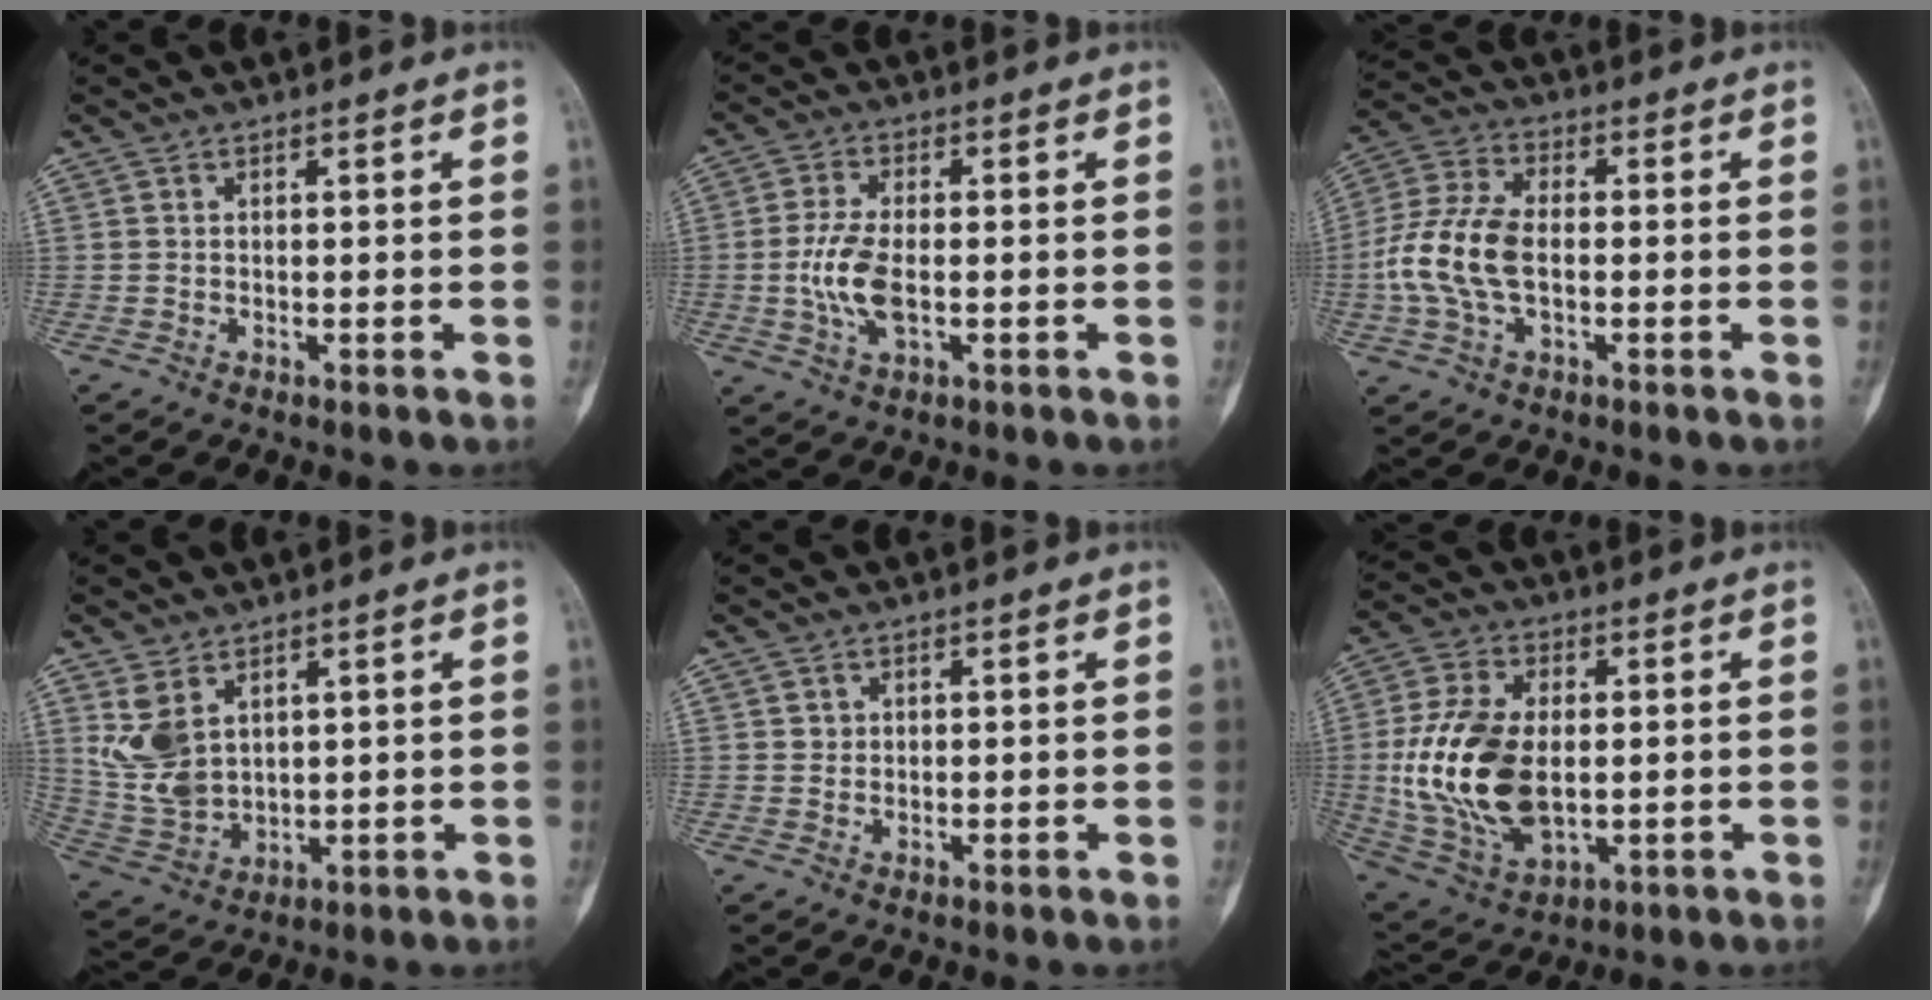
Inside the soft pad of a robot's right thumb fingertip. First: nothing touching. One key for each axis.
{"total": 7.6, "fx": -1.1, "fy": 3.7, "fz": 6.6, "tx": -0.146, "ty": 0.002, "tz": -0.020}
{"total": 11.8, "fx": -1.4, "fy": 6.7, "fz": 9.5, "tx": -0.212, "ty": 0.022, "tz": -0.031}
{"total": 8.6, "fx": 3.6, "fy": 5.5, "fz": 5.4, "tx": -0.106, "ty": -0.015, "tz": 0.094}
{"total": 1.1, "fx": 0.4, "fy": 1.0, "fz": 0.2, "tx": 0.008, "ty": 0.001, "tz": 0.005}
{"total": 18.6, "fx": -0.4, "fy": 11.3, "fz": 14.8, "tx": -0.291, "ty": -0.007, "tz": 0.007}